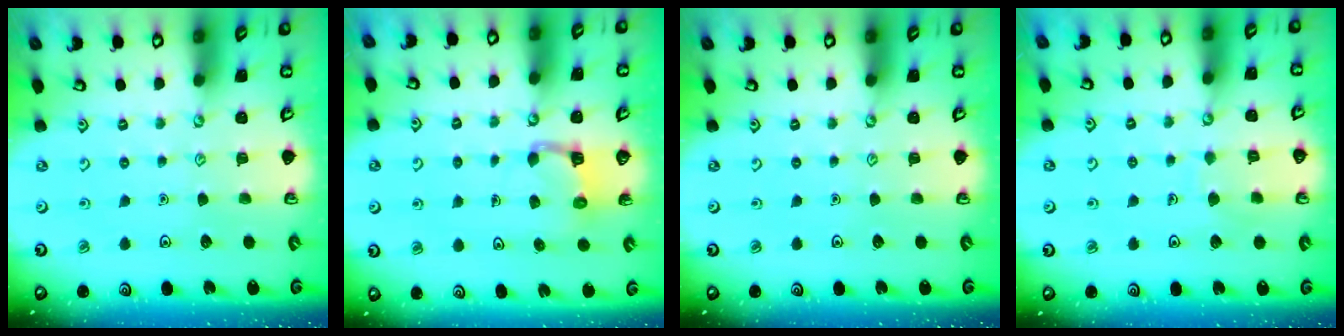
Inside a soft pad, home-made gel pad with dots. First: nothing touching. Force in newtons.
{"total": 4.6, "press": 4.6, "slide": 0.3}
{"total": 0.0}
{"total": 5.1, "press": 5.1, "slide": 0.3}